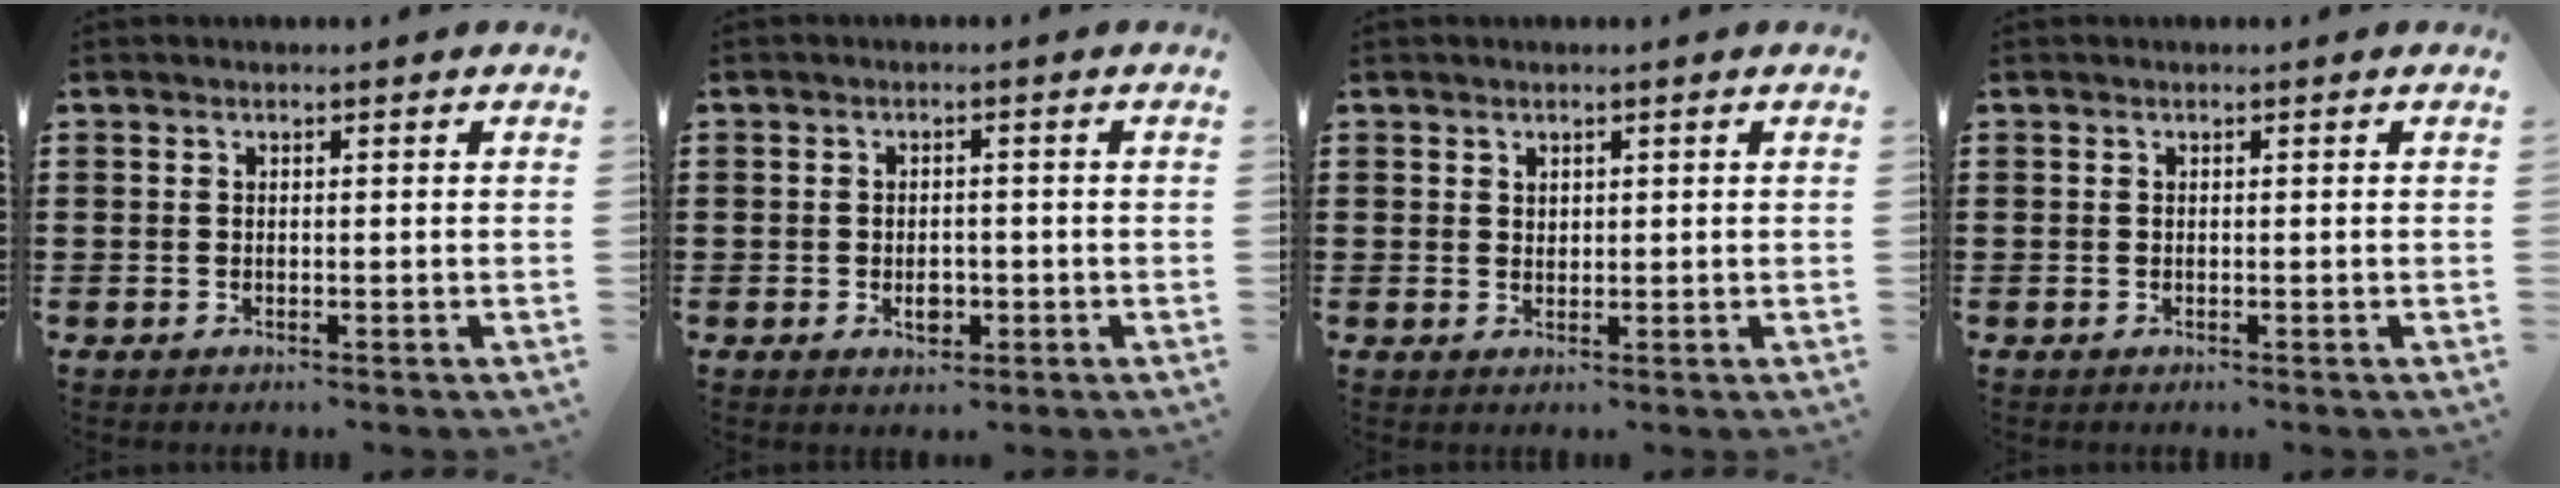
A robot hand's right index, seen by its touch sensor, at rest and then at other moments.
{"total": 2.5, "force": [-0.9, 1.6, 1.7], "torque": [-0.026, -0.004, -0.018]}
{"total": 1.2, "force": [1.0, 0.6, 0.0], "torque": [0.000, 0.002, 0.021]}
{"total": 0.0}